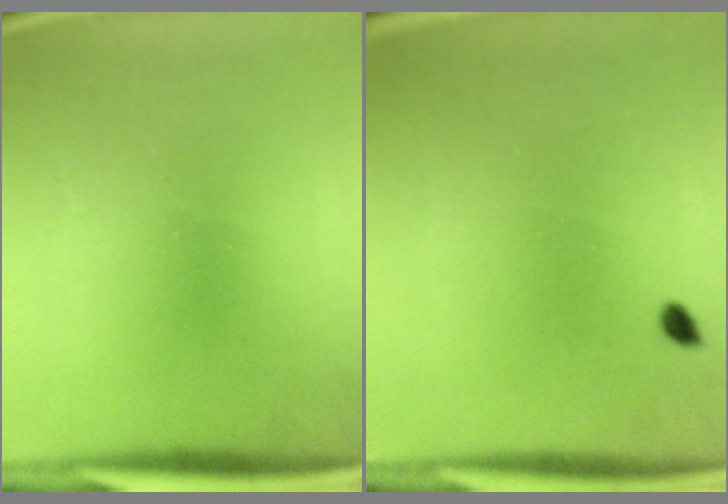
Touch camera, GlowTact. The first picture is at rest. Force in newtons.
{"total": 0.9}